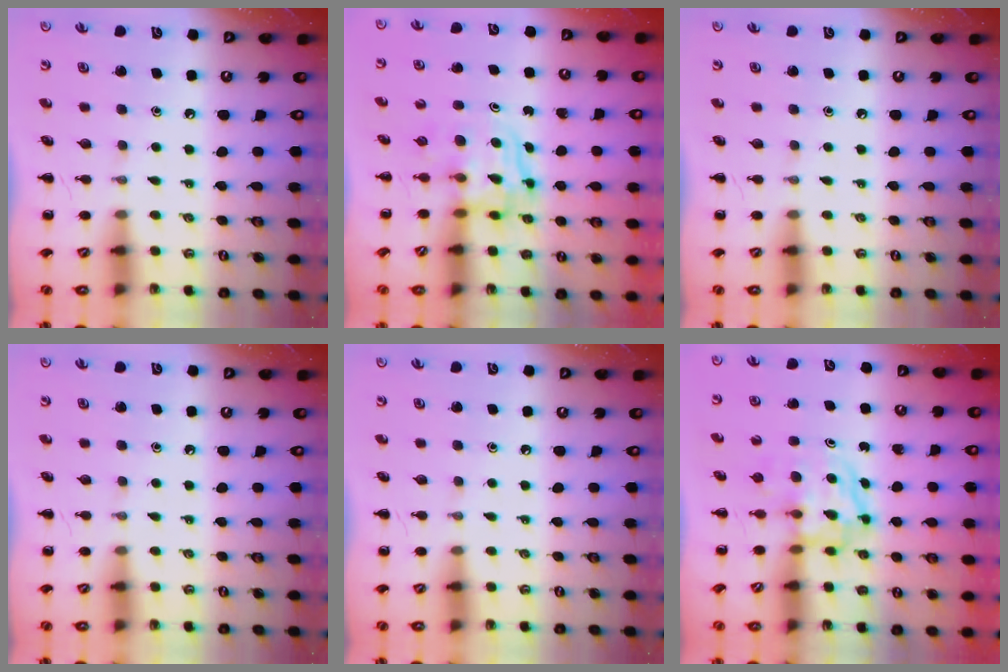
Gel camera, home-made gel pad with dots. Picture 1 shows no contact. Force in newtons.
{"total": 3.5, "press": 3.4, "slide": 0.2}
{"total": 0.0}
{"total": 0.0}
{"total": 0.0}
{"total": 4.0, "press": 4.0, "slide": 0.5}